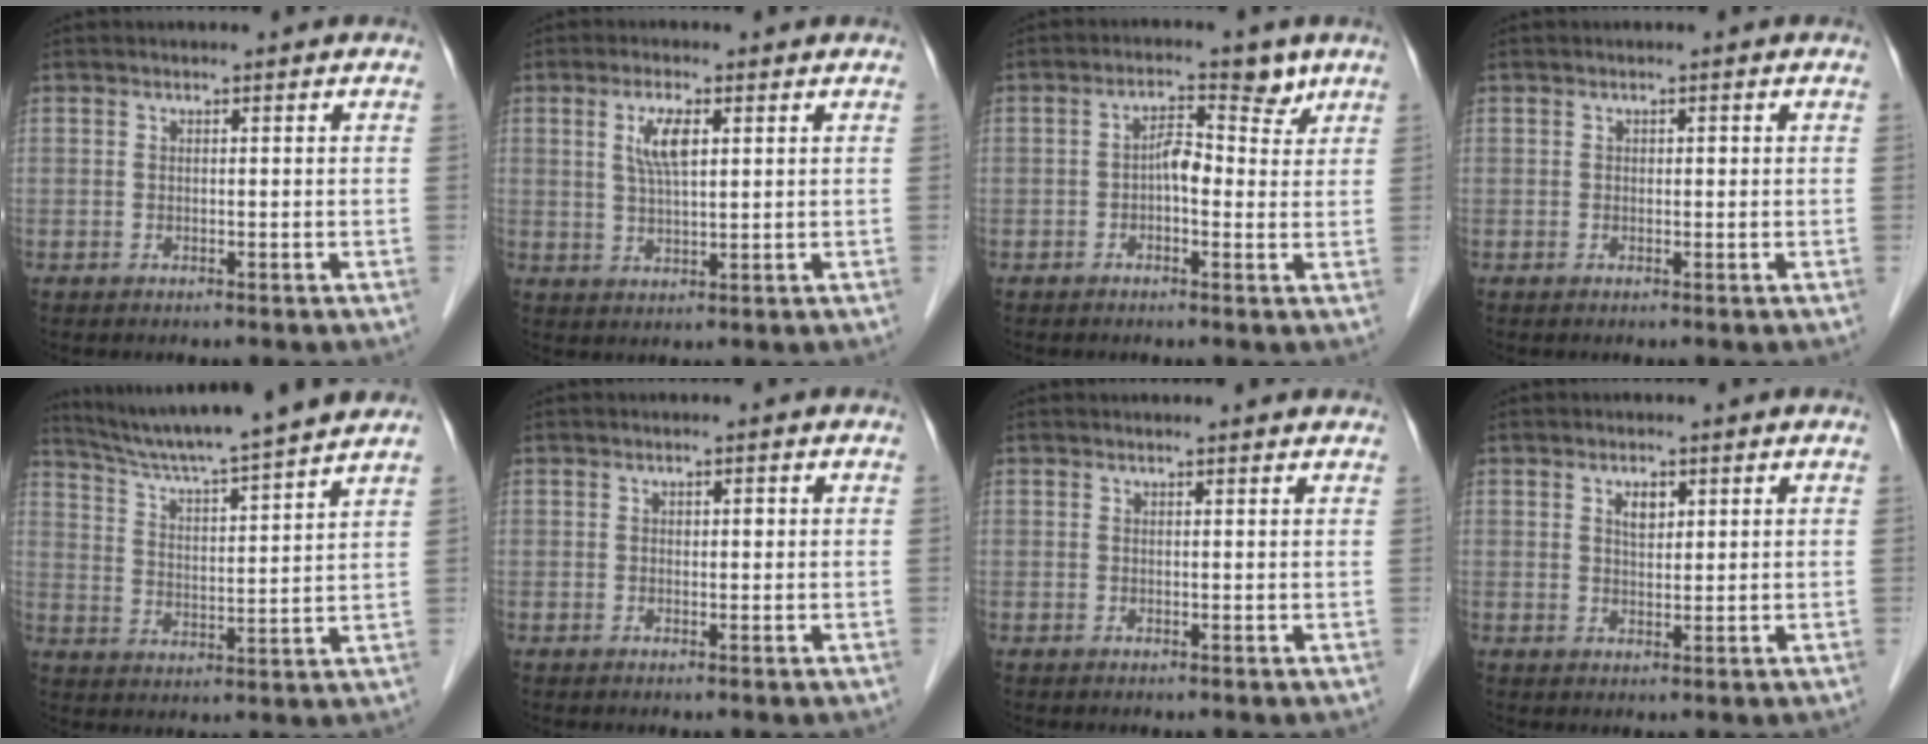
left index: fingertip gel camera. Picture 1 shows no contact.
{"total": 4.7, "force": [1.6, 1.2, 4.2], "torque": [-0.088, 0.004, 0.034]}
{"total": 4.4, "force": [1.1, 2.4, 3.5], "torque": [-0.059, 0.025, 0.015]}
{"total": 0.7, "force": [0.1, 0.4, 0.5], "torque": [-0.007, 0.003, 0.000]}
{"total": 15.8, "force": [14.1, -1.3, 6.8], "torque": [-0.121, 0.002, 0.213]}
{"total": 1.0, "force": [0.2, 0.6, 0.8], "torque": [-0.011, 0.004, 0.002]}
{"total": 3.2, "force": [3.1, 0.3, 0.8], "torque": [-0.013, 0.012, 0.027]}
{"total": 2.3, "force": [1.1, 1.1, 1.7], "torque": [-0.031, 0.004, 0.022]}